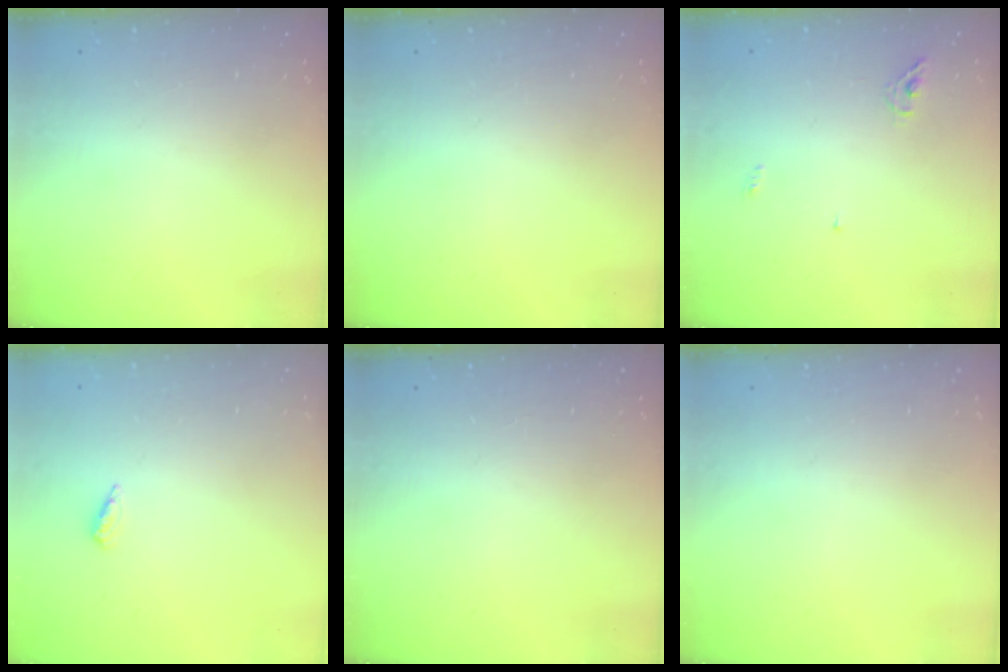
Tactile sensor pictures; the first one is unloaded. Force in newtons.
{"total": 0.0}
{"total": 4.3, "press": 4.3, "slide": 0.1}
{"total": 2.6, "press": 2.2, "slide": 1.3}
{"total": 0.0}
{"total": 0.0}